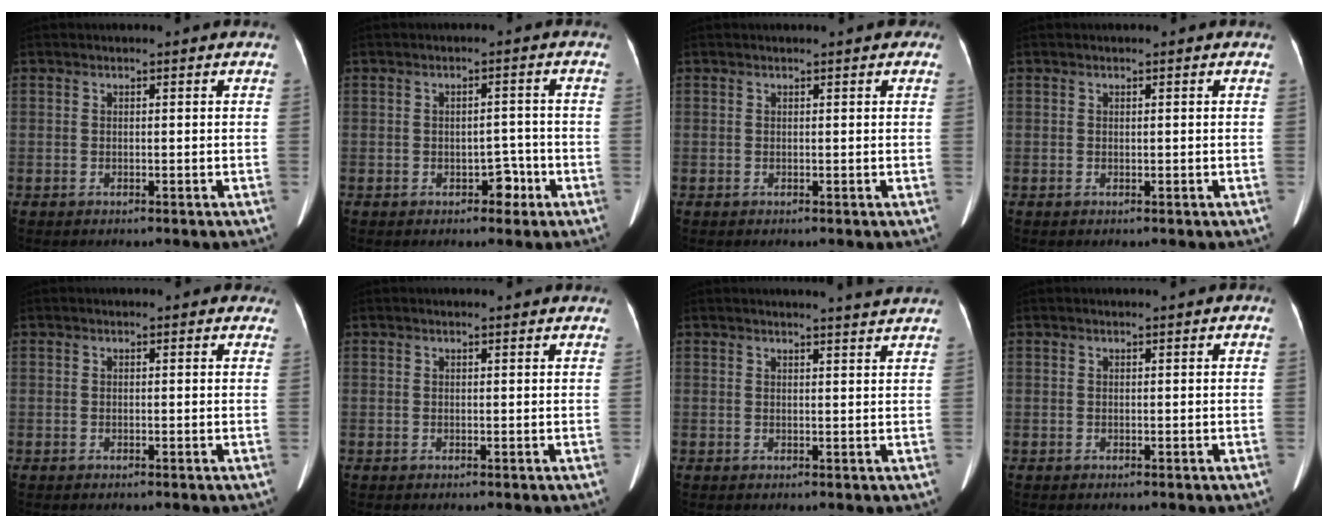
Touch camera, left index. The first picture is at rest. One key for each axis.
{"total": 3.1, "fx": -1.5, "fy": 1.9, "fz": 1.9, "tx": -0.021, "ty": 0.010, "tz": -0.014}
{"total": 2.1, "fx": 1.5, "fy": 0.7, "fz": 1.3, "tx": -0.012, "ty": 0.014, "tz": 0.010}
{"total": 0.0}
{"total": 0.8, "fx": 0.6, "fy": 0.6, "fz": 0.1, "tx": 0.003, "ty": -0.001, "tz": -0.006}
{"total": 1.7, "fx": 1.6, "fy": 0.1, "fz": 0.5, "tx": -0.013, "ty": 0.007, "tz": 0.019}
{"total": 3.7, "fx": 3.5, "fy": -0.9, "fz": 1.0, "tx": -0.016, "ty": -0.007, "tz": 0.034}
{"total": 0.0}